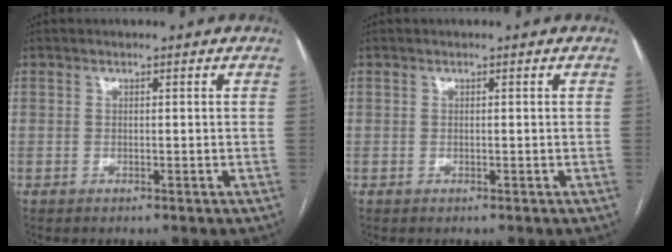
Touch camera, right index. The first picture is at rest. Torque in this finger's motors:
{"motor_torque": [0.00, 0.00, 0.00, 0.00]}